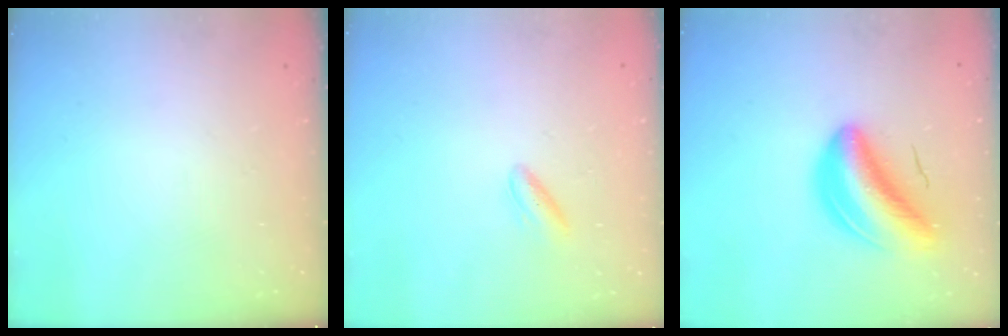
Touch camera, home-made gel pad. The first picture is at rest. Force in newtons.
{"total": 2.9, "press": 2.8, "slide": 0.9}
{"total": 10.4, "press": 10.0, "slide": 2.8}